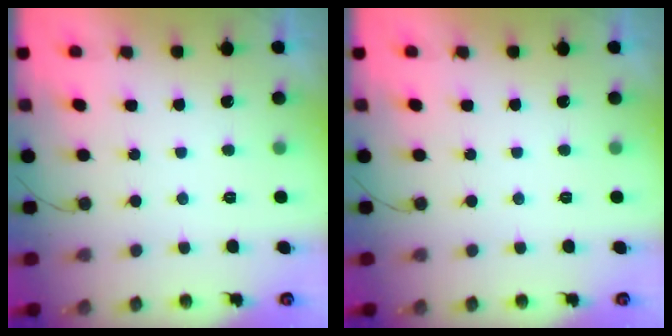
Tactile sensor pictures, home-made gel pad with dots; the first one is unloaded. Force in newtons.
{"total": 0.0}